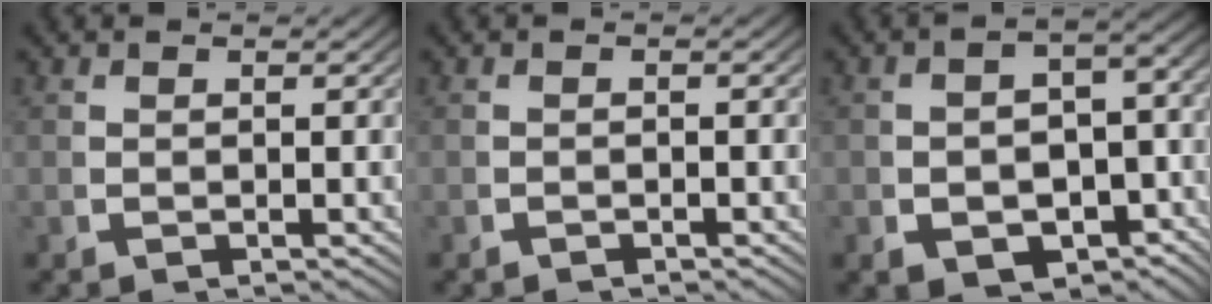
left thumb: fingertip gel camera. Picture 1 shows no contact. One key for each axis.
{"total": 0.7, "fx": -0.7, "fy": 0.1, "fz": 0.1, "tx": -0.002, "ty": -0.004, "tz": -0.012}
{"total": 7.6, "fx": -2.5, "fy": 5.1, "fz": 5.1, "tx": -0.074, "ty": -0.028, "tz": -0.020}